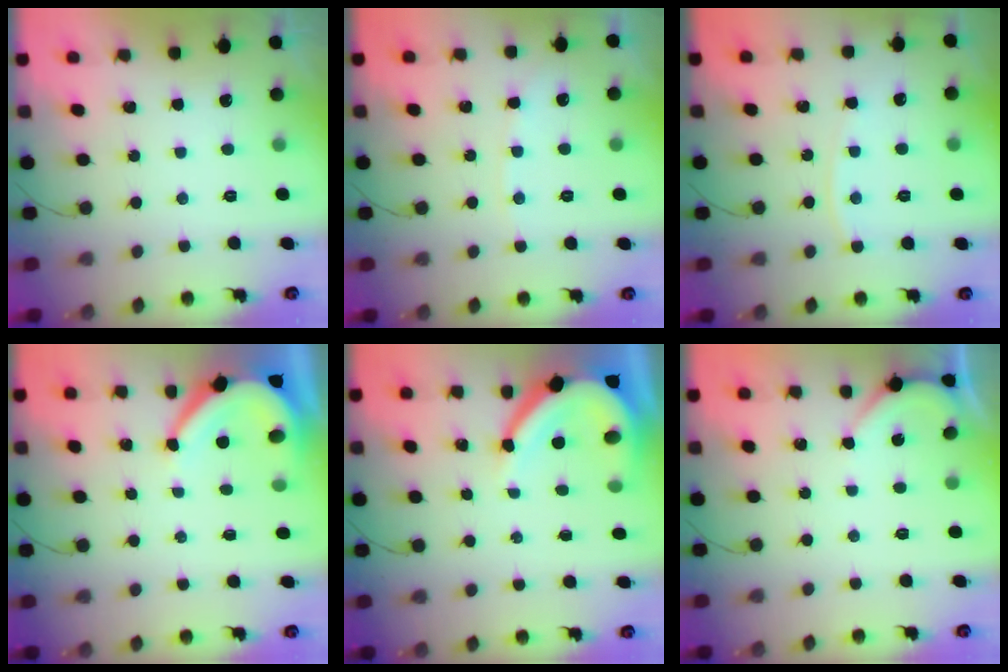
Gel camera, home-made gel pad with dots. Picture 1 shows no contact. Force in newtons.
{"total": 4.5, "press": 4.5, "slide": 0.6}
{"total": 5.7, "press": 5.6, "slide": 0.9}
{"total": 7.0, "press": 7.0, "slide": 0.4}
{"total": 11.9, "press": 11.9, "slide": 1.4}
{"total": 2.3, "press": 2.3, "slide": 0.4}